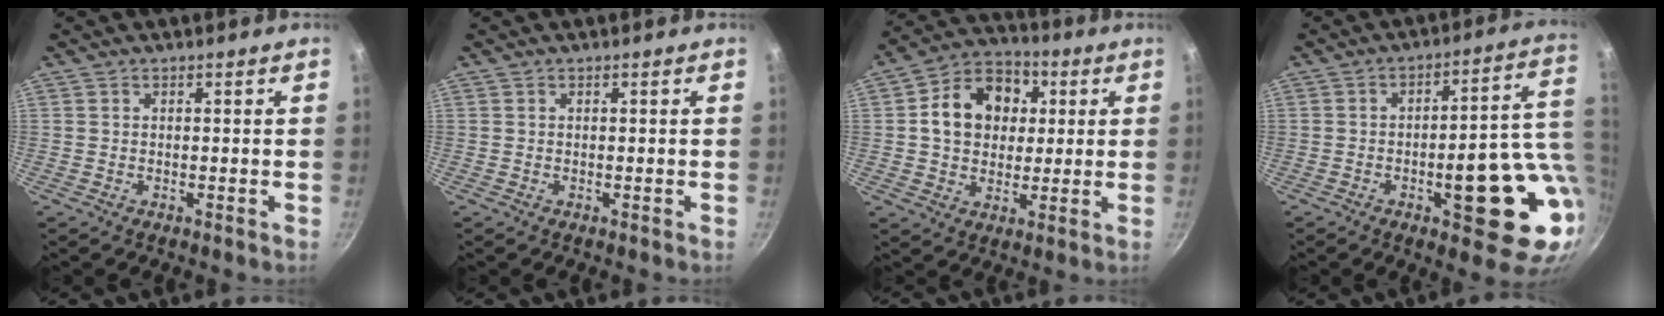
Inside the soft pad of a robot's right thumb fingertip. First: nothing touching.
{"total": 0.0}
{"total": 14.2, "force": [2.6, 11.2, 8.2], "torque": [-0.107, 0.020, 0.031]}
{"total": 19.2, "force": [-2.8, 6.8, 17.7], "torque": [-0.187, 0.013, -0.033]}